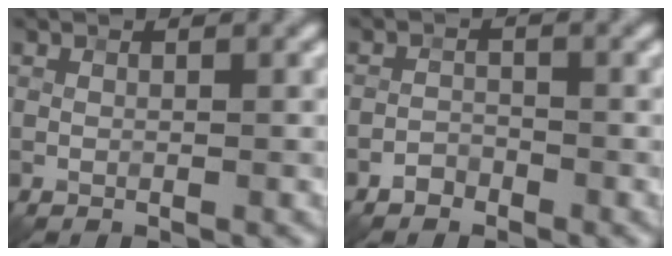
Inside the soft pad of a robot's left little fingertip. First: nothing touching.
{"total": 1.3, "force": [-1.1, 0.7, 0.1], "torque": [0.003, 0.006, -0.021]}